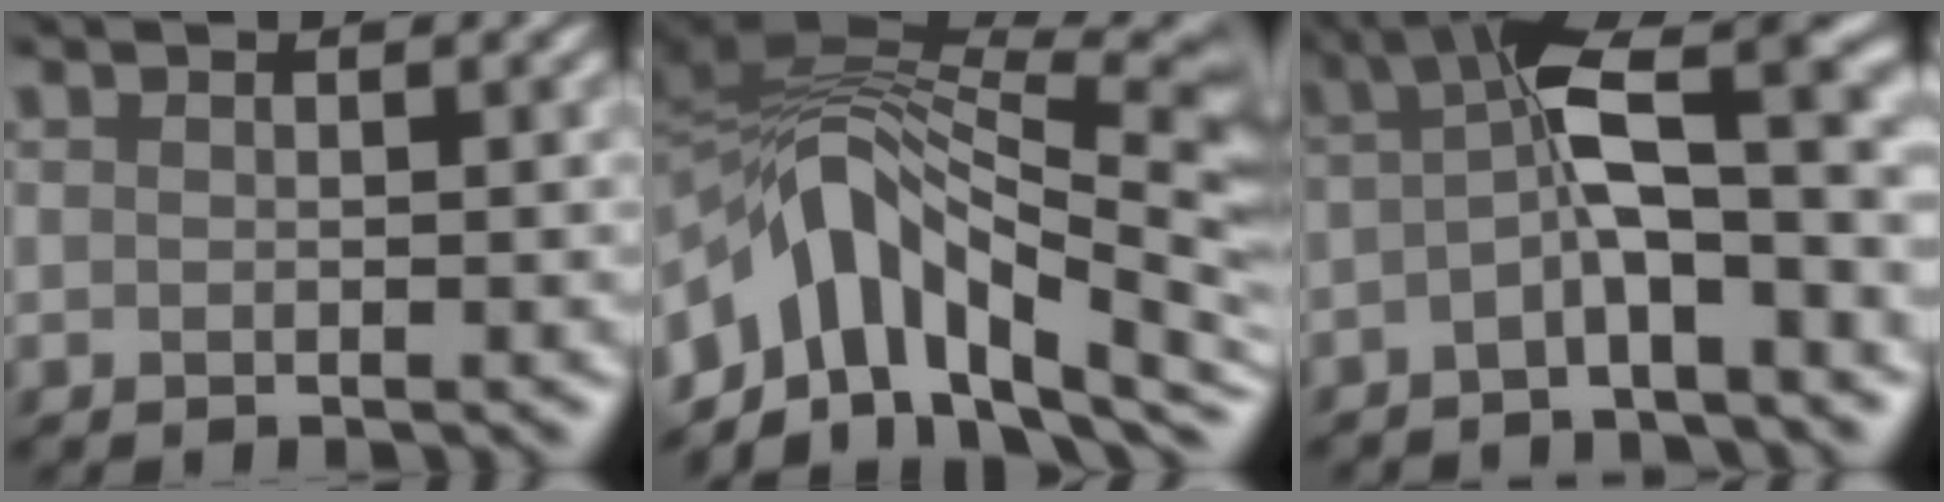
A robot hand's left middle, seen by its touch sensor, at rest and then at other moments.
{"total": 11.4, "force": [-3.8, 6.8, 8.3], "torque": [-0.180, 0.010, -0.038]}
{"total": 6.6, "force": [-1.4, 0.8, 6.4], "torque": [-0.126, 0.026, -0.017]}